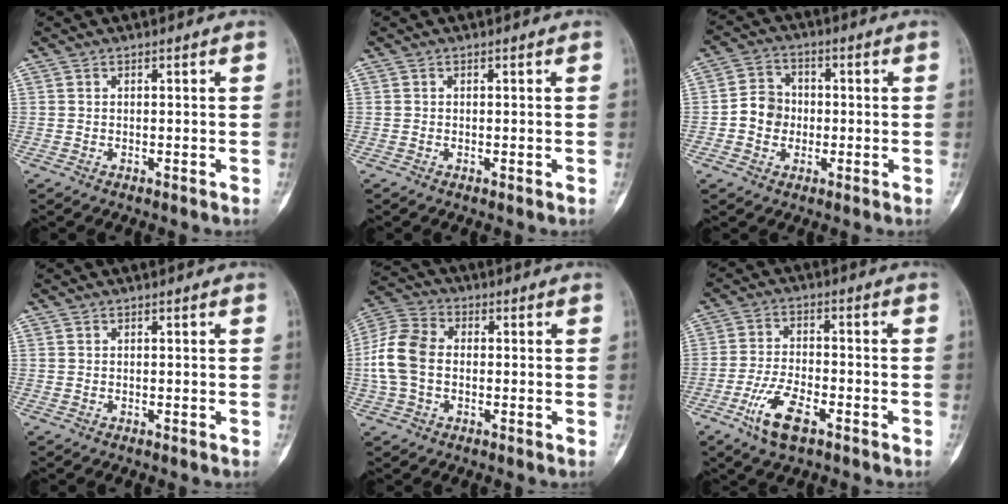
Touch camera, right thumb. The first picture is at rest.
{"total": 0.0}
{"total": 6.5, "force": [-0.9, 5.8, 2.7], "torque": [-0.020, 0.017, -0.026]}
{"total": 0.0}
{"total": 10.3, "force": [-0.5, 7.2, 7.3], "torque": [-0.154, 0.026, -0.019]}
{"total": 8.4, "force": [-4.4, 3.4, 6.3], "torque": [-0.126, 0.014, -0.083]}